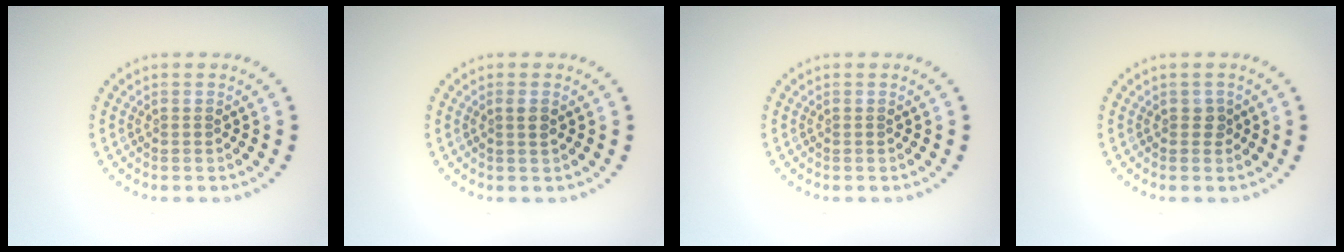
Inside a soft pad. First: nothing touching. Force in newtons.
{"total": 1.0, "press": 0.8, "slide": 0.5}
{"total": 0.0}
{"total": 0.8, "press": 0.8, "slide": 0.3}